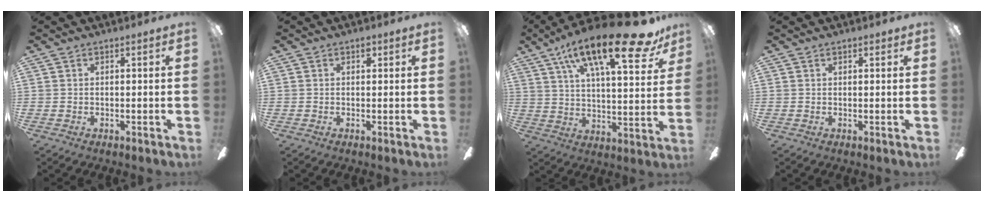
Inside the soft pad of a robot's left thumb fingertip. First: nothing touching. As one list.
[{"total": 1.4, "force": [0.8, 0.8, 0.8], "torque": [0.000, -0.005, 0.011]}, {"total": 23.5, "force": [15.0, 6.6, 16.8], "torque": [-0.266, -0.082, 0.238]}, {"total": 0.8, "force": [0.6, 0.3, 0.4], "torque": [-0.001, -0.002, 0.008]}]